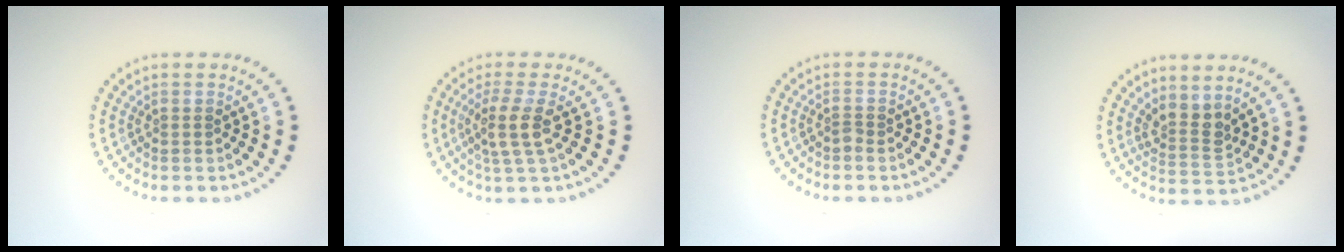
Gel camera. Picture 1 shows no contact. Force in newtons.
{"total": 2.9, "press": 2.3, "slide": 1.8}
{"total": 0.7, "press": 0.5, "slide": 0.5}
{"total": 2.6, "press": 2.0, "slide": 1.7}